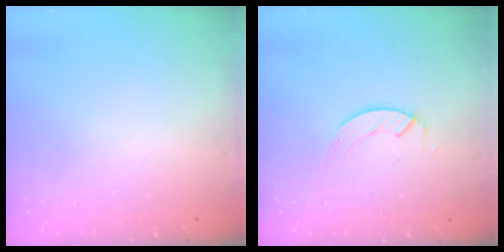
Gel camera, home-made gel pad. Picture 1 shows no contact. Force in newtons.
{"total": 2.1, "press": 2.1, "slide": 0.2}